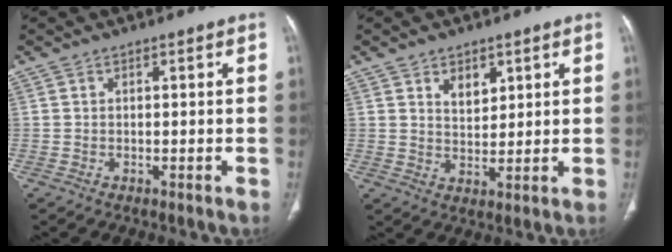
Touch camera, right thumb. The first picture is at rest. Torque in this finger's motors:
{"motor_torque": [-0.01, 0.00, -0.05, 0.03, 0.00]}